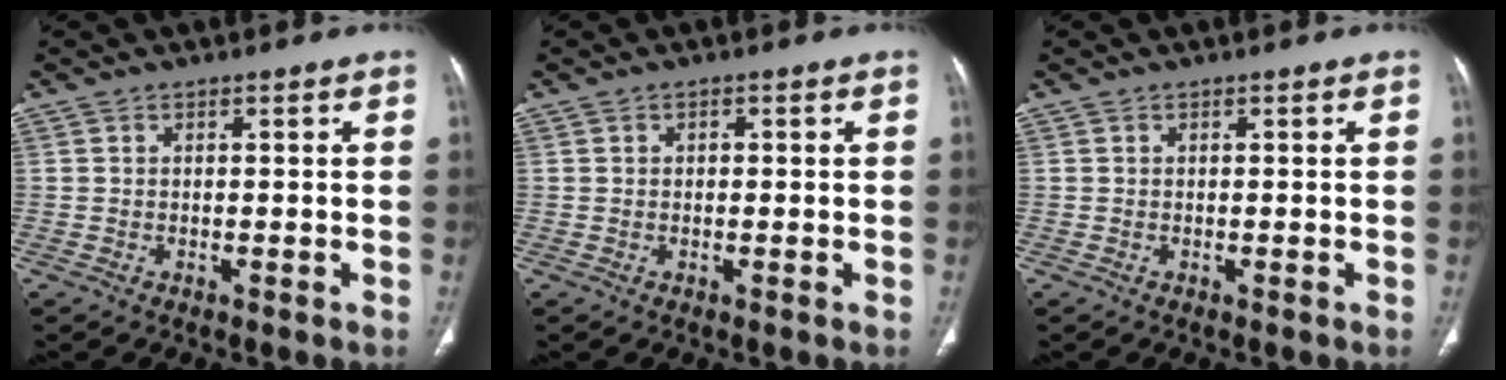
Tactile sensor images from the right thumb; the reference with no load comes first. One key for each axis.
{"total": 0.6, "fx": 0.1, "fy": 0.5, "fz": 0.4, "tx": -0.004, "ty": 0.002, "tz": 0.000}
{"total": 0.0}